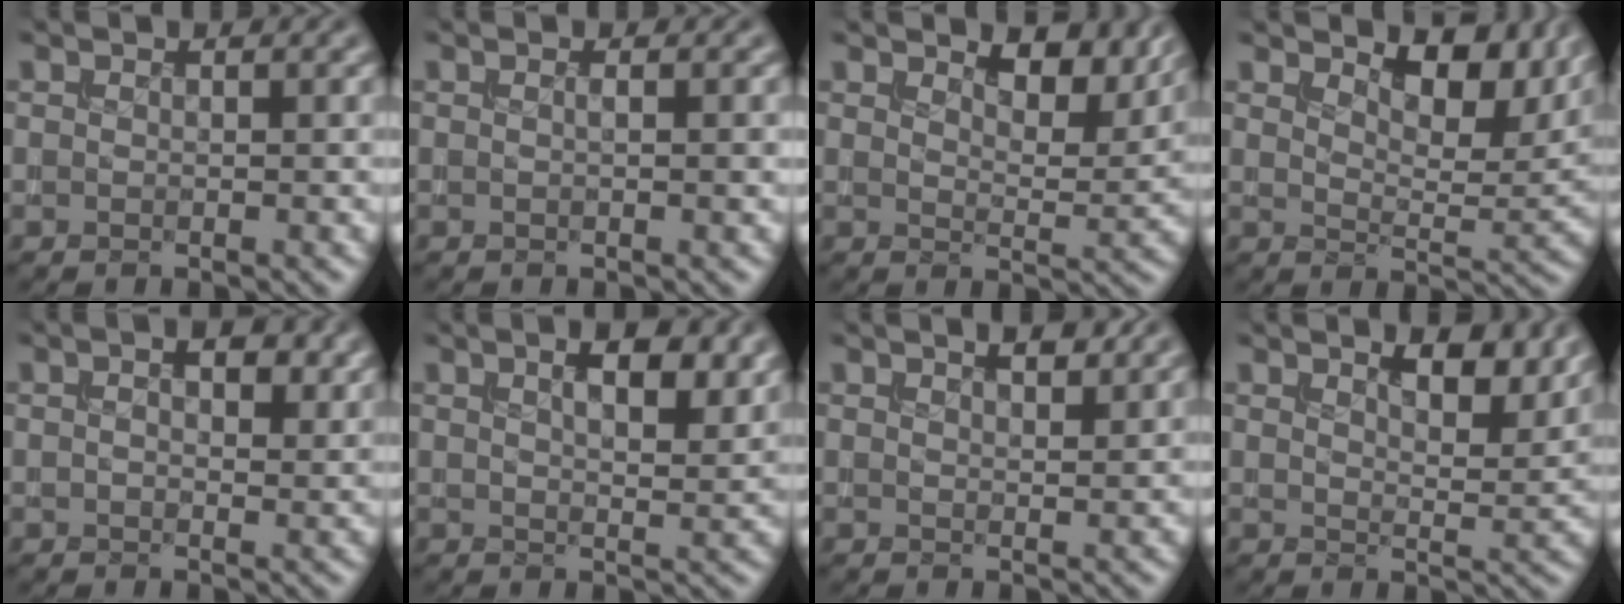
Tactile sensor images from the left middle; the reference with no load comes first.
{"total": 0.5, "force": [-0.1, -0.1, 0.5], "torque": [-0.008, 0.001, -0.003]}
{"total": 4.8, "force": [3.5, 1.7, 2.7], "torque": [-0.042, -0.004, 0.048]}
{"total": 7.4, "force": [4.6, 3.1, 4.9], "torque": [-0.070, -0.007, 0.073]}
{"total": 3.2, "force": [1.1, 1.6, 2.5], "torque": [-0.032, -0.001, 0.017]}
{"total": 4.4, "force": [2.2, 1.5, 3.5], "torque": [-0.051, 0.001, 0.036]}
{"total": 1.8, "force": [1.3, 0.4, 1.1], "torque": [-0.016, 0.001, 0.023]}
{"total": 4.5, "force": [2.9, 1.5, 3.0], "torque": [-0.048, -0.003, 0.041]}